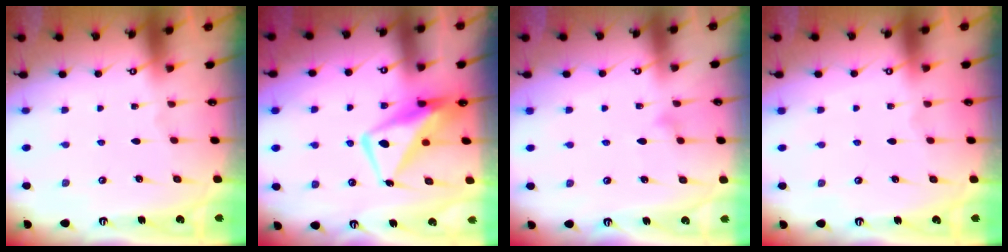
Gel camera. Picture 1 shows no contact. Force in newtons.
{"total": 12.0, "press": 11.9, "slide": 1.4}
{"total": 7.3, "press": 7.2, "slide": 0.7}
{"total": 4.0, "press": 4.0, "slide": 0.1}